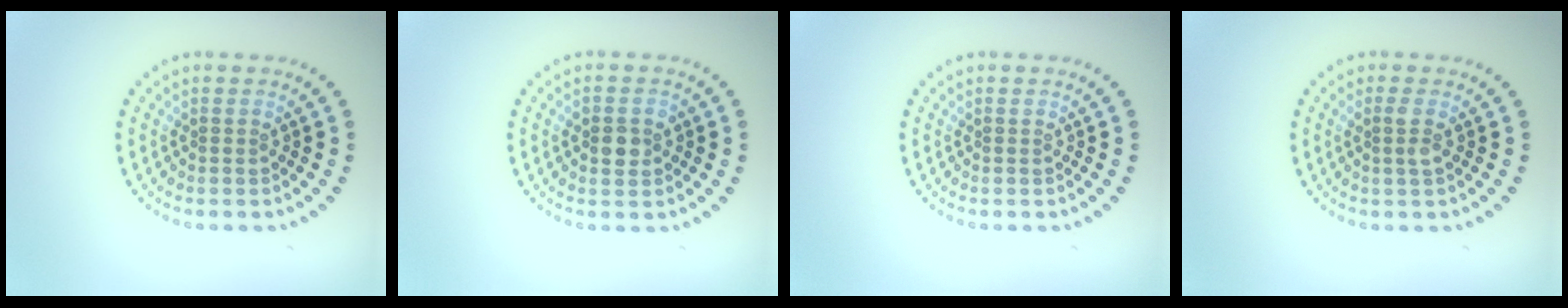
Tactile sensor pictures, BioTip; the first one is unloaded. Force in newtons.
{"total": 2.1, "press": 2.0, "slide": 0.3}
{"total": 0.0}
{"total": 1.2, "press": 1.1, "slide": 0.5}